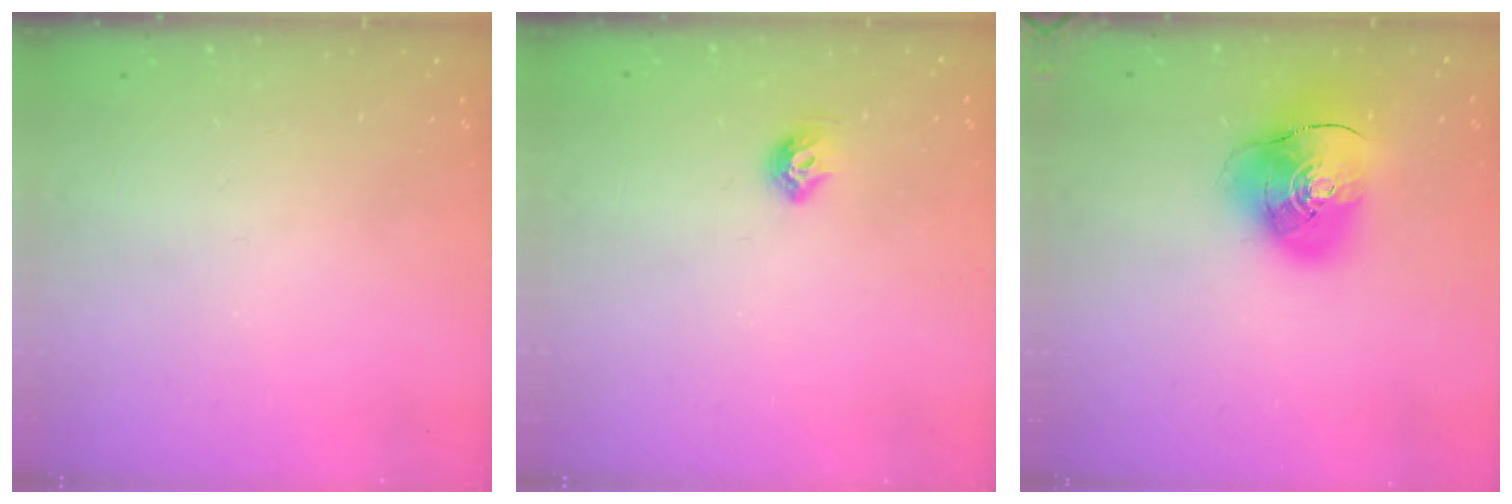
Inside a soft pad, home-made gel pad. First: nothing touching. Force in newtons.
{"total": 6.6, "press": 6.6, "slide": 0.9}
{"total": 14.4, "press": 14.2, "slide": 2.1}